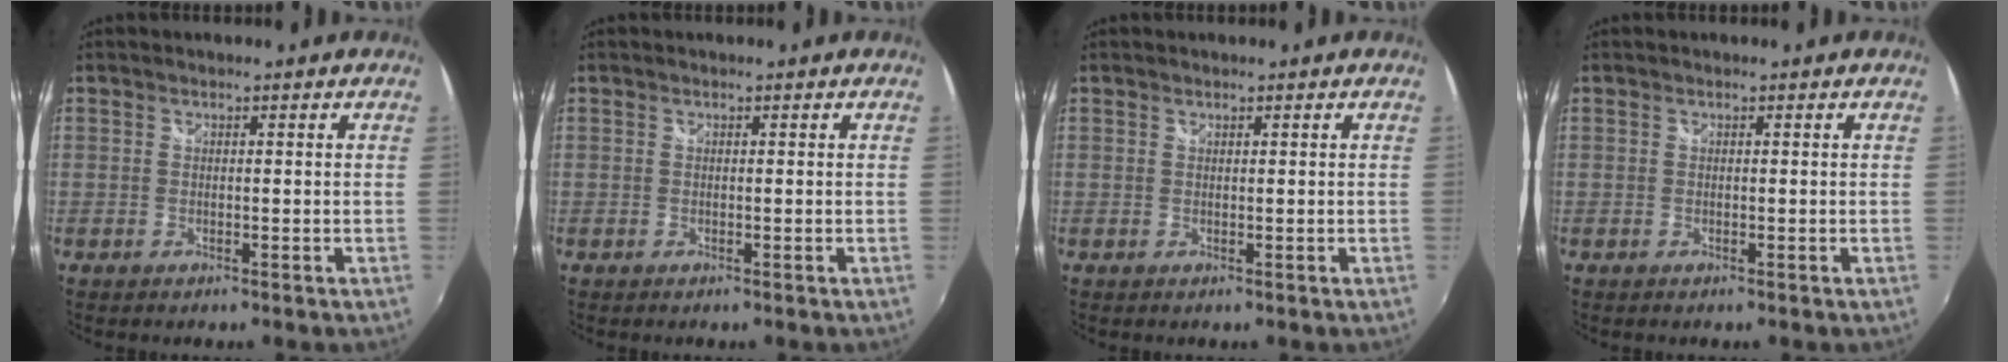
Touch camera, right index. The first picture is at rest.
{"total": 0.0}
{"total": 0.0}
{"total": 0.0}